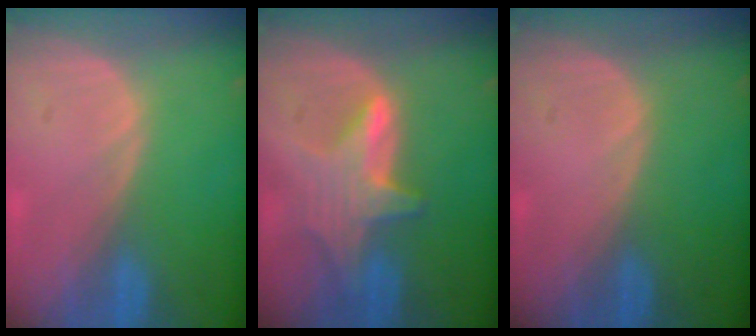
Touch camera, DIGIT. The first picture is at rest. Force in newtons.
{"total": 6.7, "press": 6.2, "slide": 2.3}
{"total": 0.0}